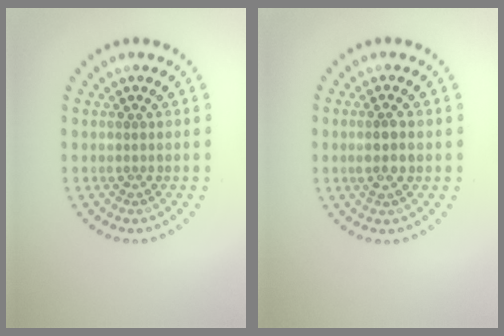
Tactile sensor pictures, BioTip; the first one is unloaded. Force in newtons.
{"total": 2.1, "press": 2.0, "slide": 0.8}